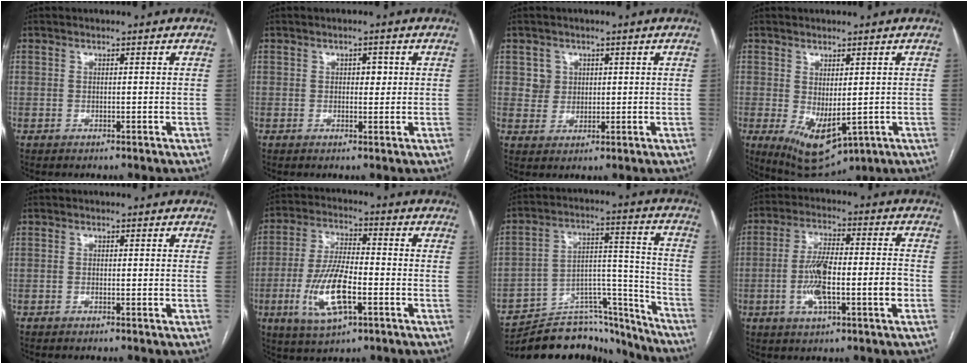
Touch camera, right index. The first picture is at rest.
{"total": 1.6, "force": [0.4, 0.9, 1.2], "torque": [-0.016, 0.004, 0.005]}
{"total": 3.0, "force": [1.2, 2.7, -0.1], "torque": [0.008, 0.002, 0.021]}
{"total": 9.1, "force": [-2.4, 4.1, 7.8], "torque": [-0.131, -0.021, -0.014]}
{"total": 1.1, "force": [-0.2, 0.3, 1.0], "torque": [-0.016, 0.000, -0.002]}
{"total": 11.7, "force": [-3.7, 3.6, 10.5], "torque": [-0.221, -0.006, -0.066]}
{"total": 20.4, "force": [-19.3, 5.3, 3.8], "torque": [-0.050, 0.054, -0.289]}
{"total": 11.3, "force": [-2.6, 2.4, 10.7], "torque": [-0.204, 0.016, -0.041]}